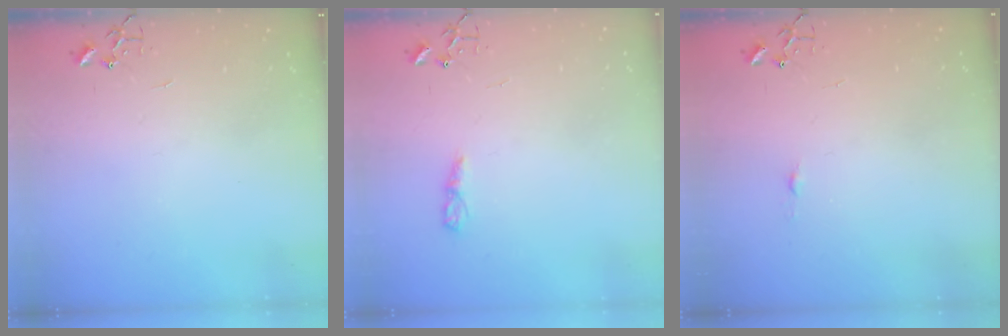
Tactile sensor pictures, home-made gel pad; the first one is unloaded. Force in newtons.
{"total": 6.8, "press": 6.8, "slide": 0.5}
{"total": 3.3, "press": 3.3, "slide": 0.4}